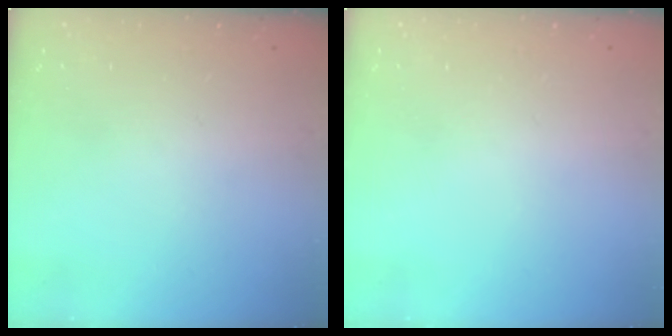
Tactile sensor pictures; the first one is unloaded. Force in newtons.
{"total": 0.0}